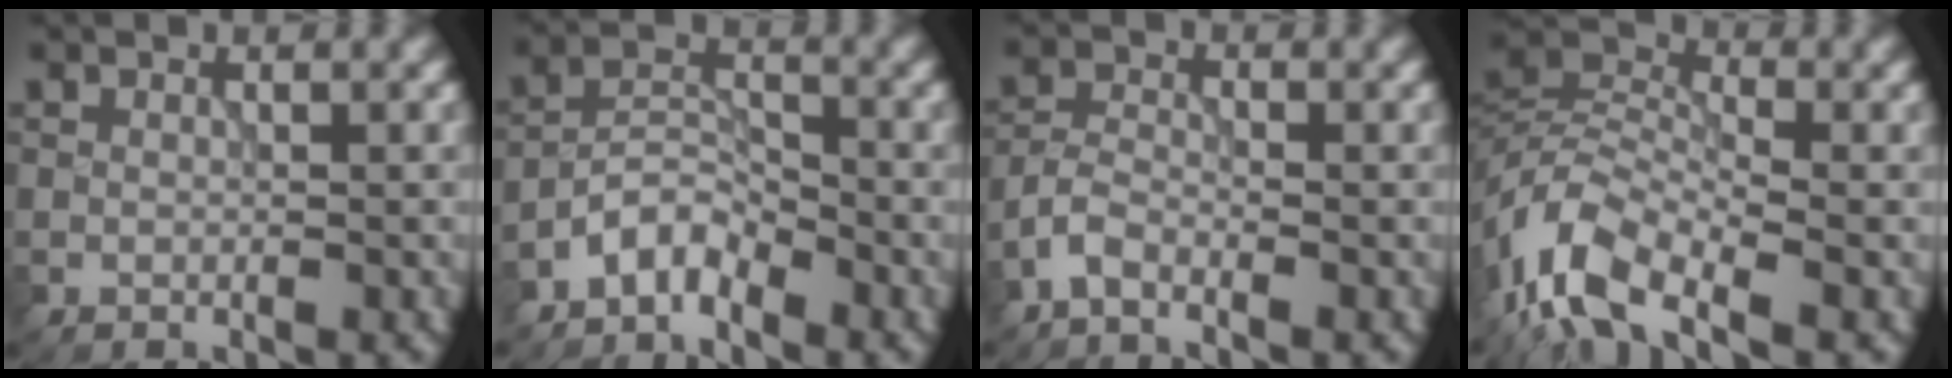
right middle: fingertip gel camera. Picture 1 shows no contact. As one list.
[{"total": 3.0, "force": [-2.5, 1.2, 1.2], "torque": [-0.019, 0.013, -0.056]}, {"total": 2.0, "force": [-1.6, 0.6, 1.2], "torque": [-0.025, 0.003, -0.043]}, {"total": 8.4, "force": [-5.0, 3.9, 5.5], "torque": [-0.109, 0.005, -0.116]}]